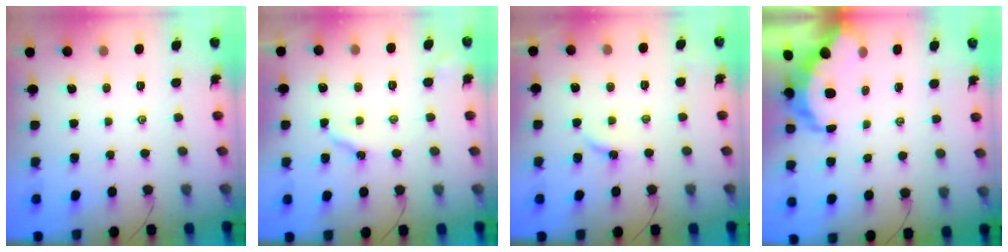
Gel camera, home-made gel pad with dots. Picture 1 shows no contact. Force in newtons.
{"total": 5.1, "press": 5.1, "slide": 0.7}
{"total": 3.0, "press": 2.9, "slide": 0.5}
{"total": 6.0, "press": 6.0, "slide": 0.8}